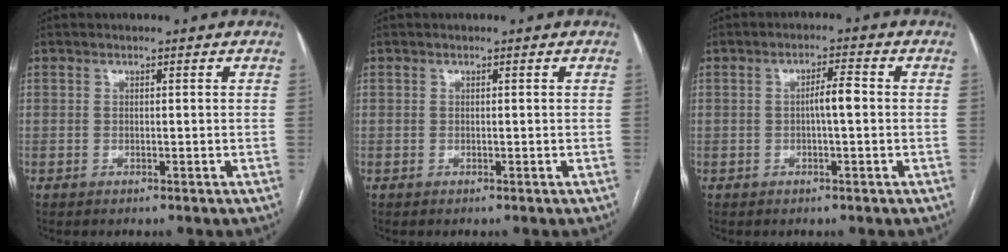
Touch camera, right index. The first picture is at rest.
{"total": 0.0}
{"total": 3.2, "force": [-0.2, 0.4, 3.2], "torque": [-0.053, 0.005, -0.004]}